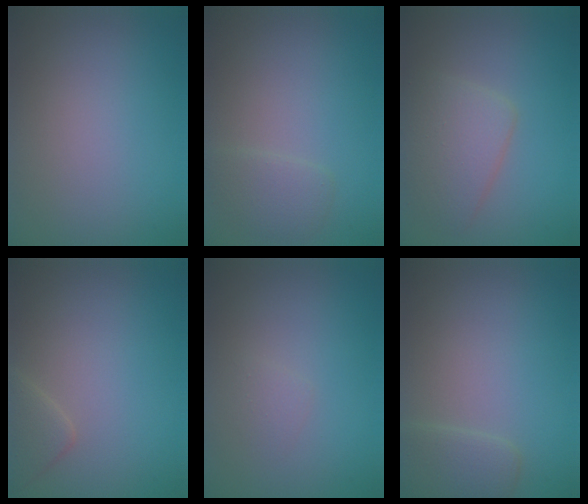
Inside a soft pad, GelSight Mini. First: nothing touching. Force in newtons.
{"total": 1.8, "press": 1.8, "slide": 0.2}
{"total": 4.1, "press": 4.1, "slide": 0.1}
{"total": 1.7, "press": 1.7, "slide": 0.1}
{"total": 0.8, "press": 0.8, "slide": 0.0}
{"total": 2.1, "press": 2.1, "slide": 0.1}